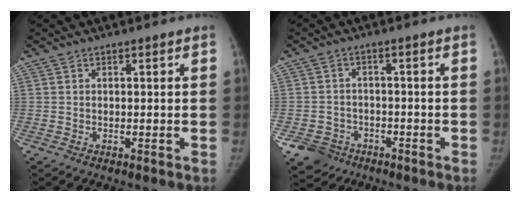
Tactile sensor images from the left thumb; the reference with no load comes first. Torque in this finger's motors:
{"motor_torque": [1.98, 2.17, -0.01, 0.13, 0.27]}